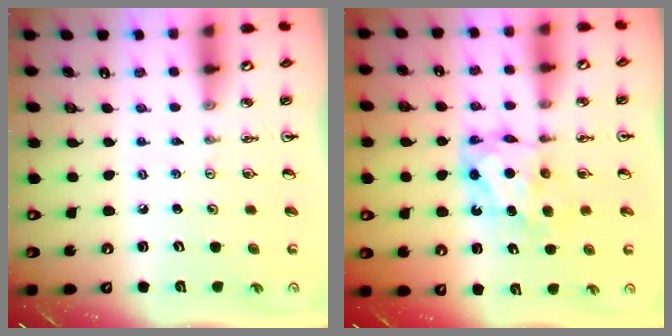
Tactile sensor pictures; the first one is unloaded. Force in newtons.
{"total": 6.9, "press": 6.9, "slide": 0.3}